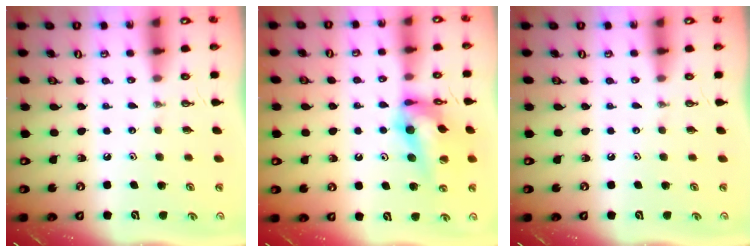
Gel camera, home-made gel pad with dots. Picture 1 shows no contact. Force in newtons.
{"total": 14.3, "press": 14.3, "slide": 1.1}
{"total": 0.0}